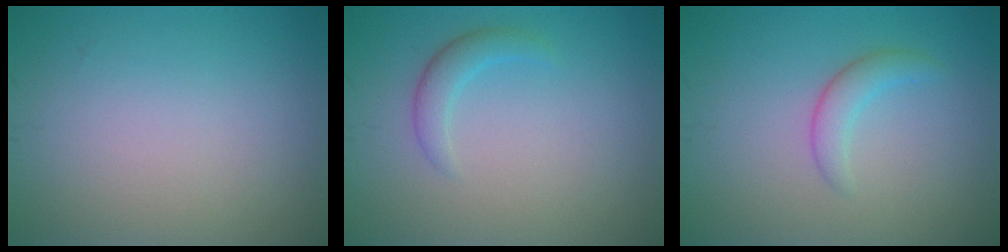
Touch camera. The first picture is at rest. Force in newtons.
{"total": 1.8, "press": 1.8, "slide": 0.0}
{"total": 1.9, "press": 1.9, "slide": 0.1}